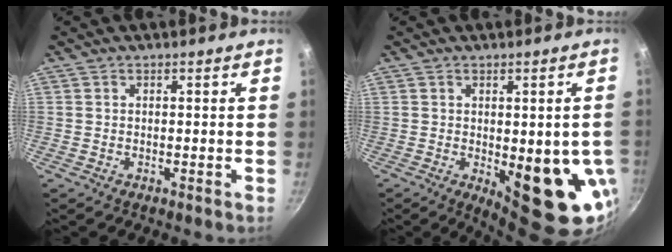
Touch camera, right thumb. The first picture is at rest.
{"total": 15.6, "force": [-3.0, 6.3, 13.9], "torque": [-0.141, -0.016, -0.024]}